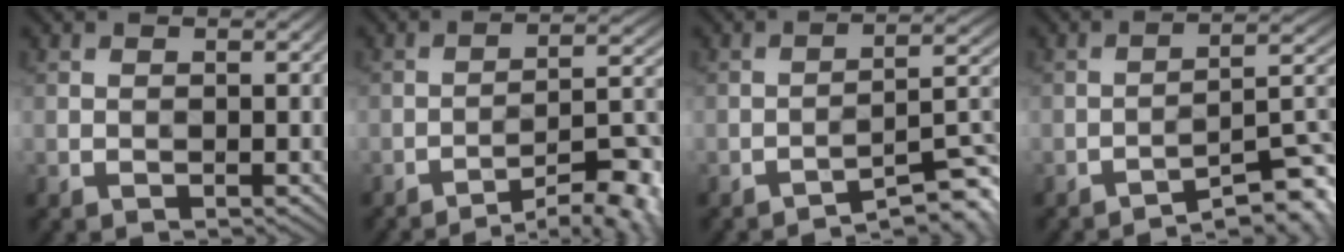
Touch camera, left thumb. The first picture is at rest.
{"total": 10.7, "force": [-7.6, 2.3, 7.1], "torque": [-0.105, 0.012, -0.111]}
{"total": 7.0, "force": [-5.0, 1.2, 4.8], "torque": [-0.069, 0.014, -0.078]}
{"total": 8.0, "force": [-5.7, 1.6, 5.4], "torque": [-0.076, 0.016, -0.090]}